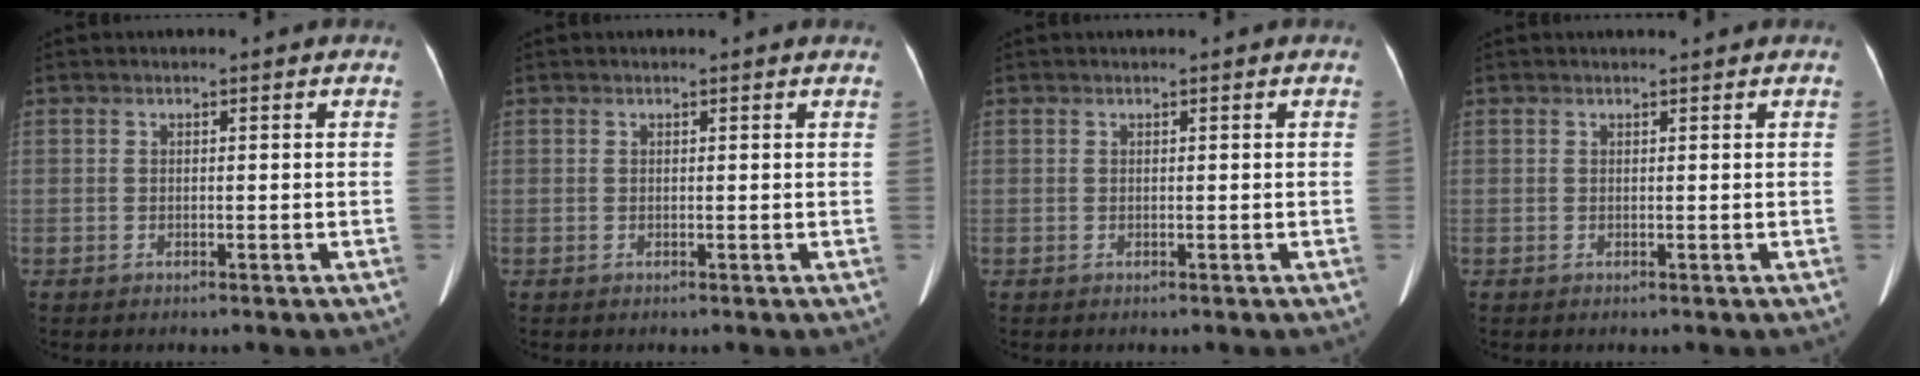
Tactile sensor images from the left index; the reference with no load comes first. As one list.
[{"total": 1.3, "force": [1.3, 0.0, 0.4], "torque": [-0.014, 0.004, 0.009]}, {"total": 0.0}, {"total": 0.7, "force": [0.7, -0.1, 0.2], "torque": [-0.006, 0.004, 0.014]}]